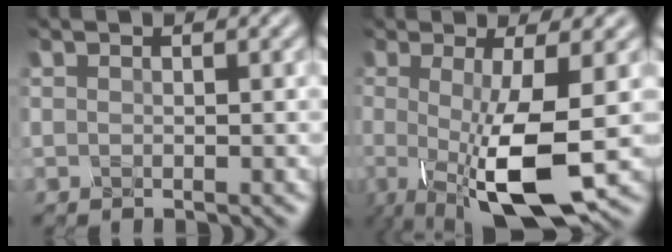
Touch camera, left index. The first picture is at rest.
{"total": 9.6, "force": [-2.5, 2.4, 8.9], "torque": [-0.152, -0.019, -0.042]}